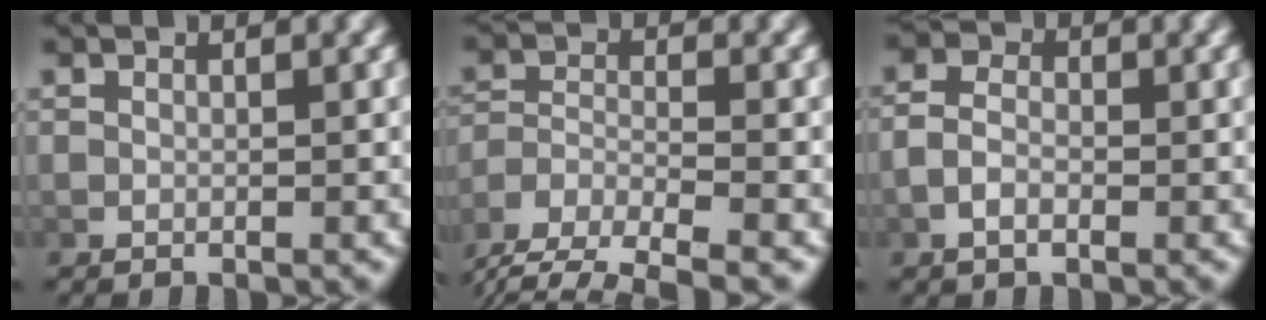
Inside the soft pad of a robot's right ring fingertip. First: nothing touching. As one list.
[{"total": 5.0, "force": [-2.8, 2.9, 2.9], "torque": [-0.075, -0.025, -0.040]}, {"total": 2.7, "force": [-0.6, 1.9, 1.8], "torque": [-0.041, -0.012, -0.006]}]